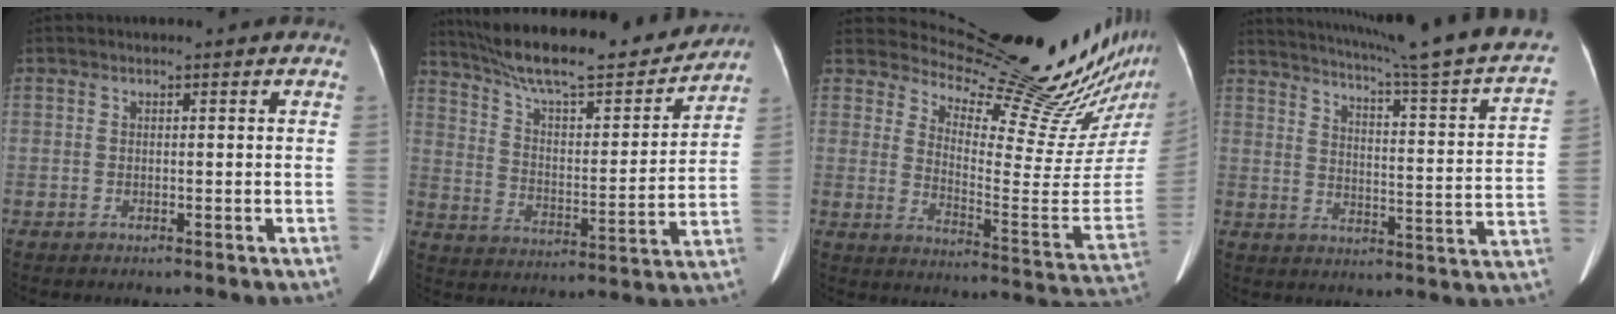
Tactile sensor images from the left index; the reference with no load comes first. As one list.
[{"total": 23.0, "force": [20.1, 3.6, 10.6], "torque": [-0.181, 0.003, 0.302]}, {"total": 23.4, "force": [21.7, 2.1, 8.3], "torque": [-0.124, -0.126, 0.276]}, {"total": 26.8, "force": [22.7, -0.2, 14.2], "torque": [-0.217, -0.058, 0.285]}]